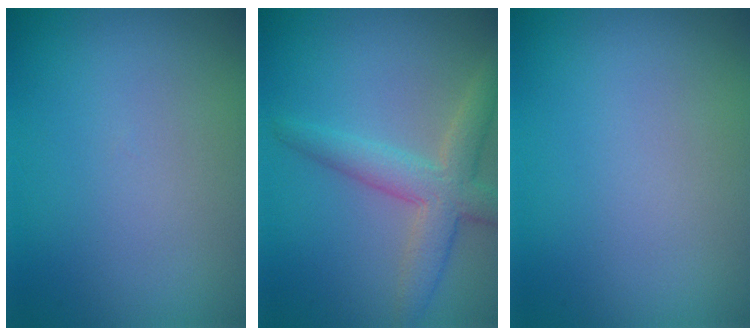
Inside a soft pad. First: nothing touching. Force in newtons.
{"total": 4.2, "press": 4.2, "slide": 0.3}
{"total": 0.0}